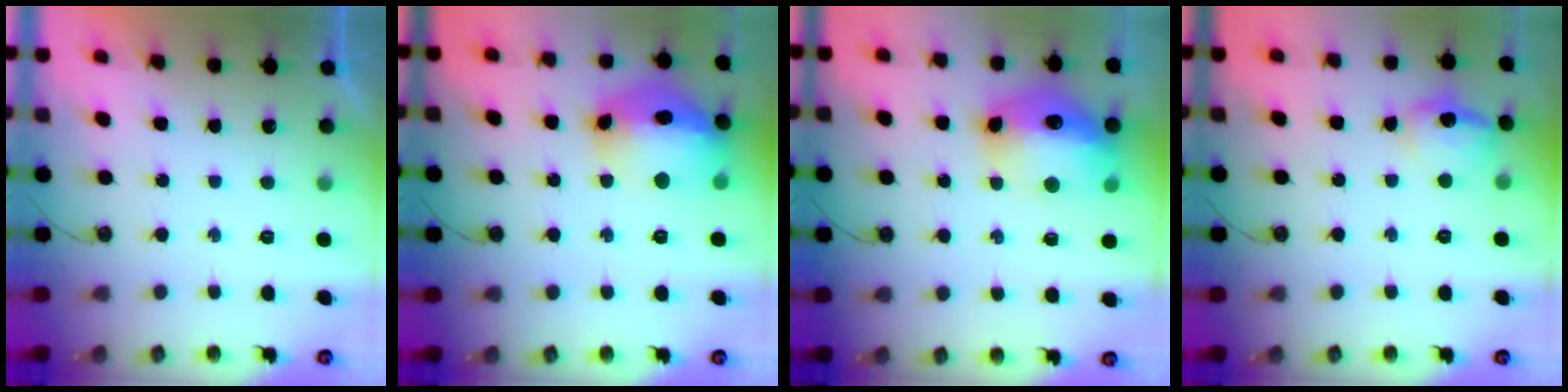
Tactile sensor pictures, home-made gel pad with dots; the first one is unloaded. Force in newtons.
{"total": 18.9, "press": 18.8, "slide": 1.7}
{"total": 17.5, "press": 17.5, "slide": 1.6}
{"total": 12.0, "press": 12.0, "slide": 0.8}